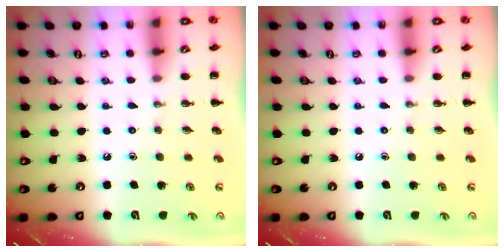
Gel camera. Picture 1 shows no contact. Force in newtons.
{"total": 0.0}